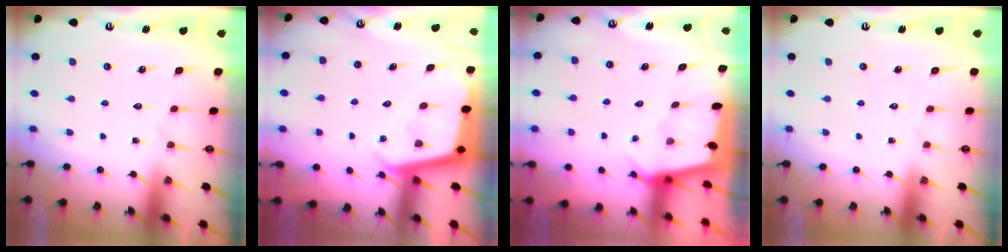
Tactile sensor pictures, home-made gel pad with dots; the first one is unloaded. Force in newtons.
{"total": 3.4, "press": 3.4, "slide": 0.2}
{"total": 2.3, "press": 2.3, "slide": 0.3}
{"total": 0.0}